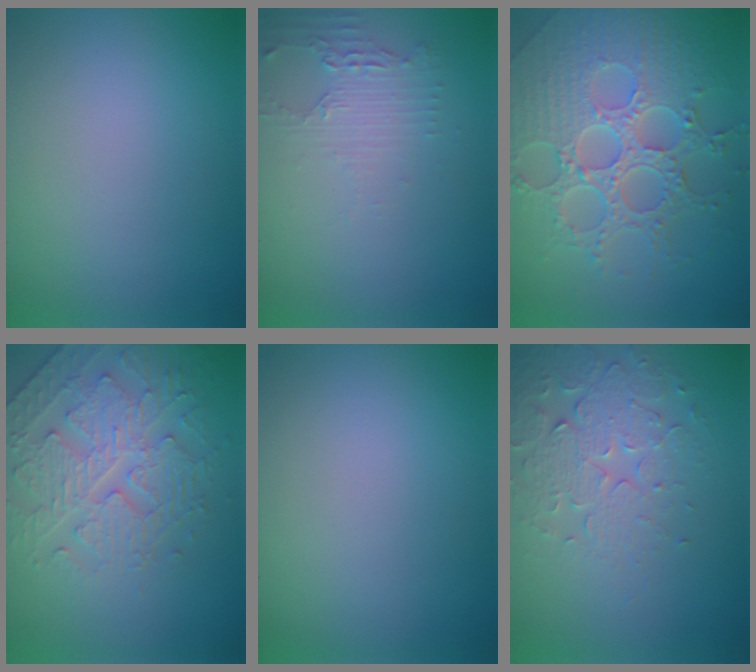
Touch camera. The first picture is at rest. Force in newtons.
{"total": 2.0, "press": 1.6, "slide": 1.1}
{"total": 8.3, "press": 6.2, "slide": 5.5}
{"total": 4.4, "press": 4.1, "slide": 1.6}
{"total": 0.0}
{"total": 3.8, "press": 3.5, "slide": 1.5}